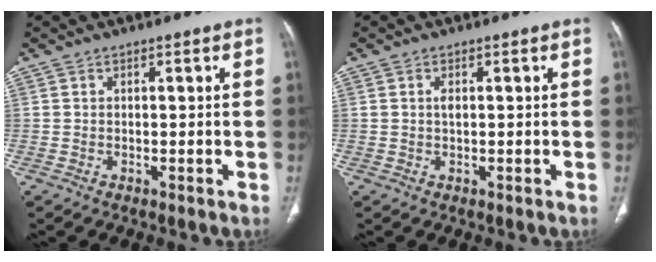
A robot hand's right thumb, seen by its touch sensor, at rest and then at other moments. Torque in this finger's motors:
{"motor_torque": [0.24, 0.24, -0.08, -0.08, 0.04]}